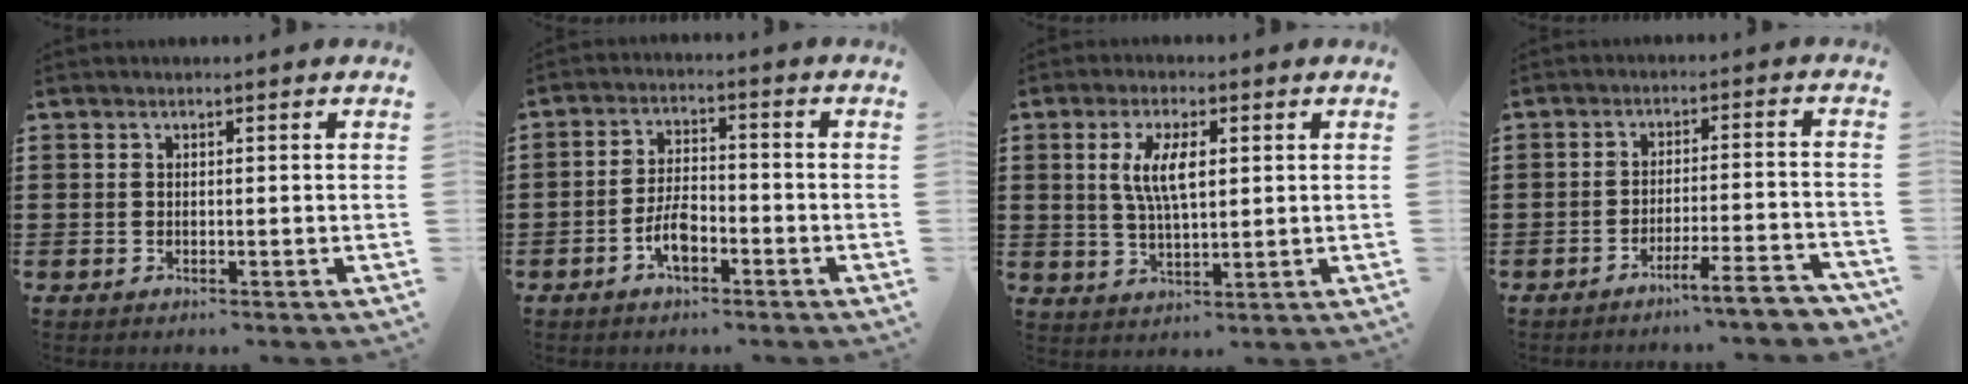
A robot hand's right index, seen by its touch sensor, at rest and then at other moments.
{"total": 5.0, "force": [-2.5, 2.3, 3.8], "torque": [-0.083, 0.002, -0.050]}
{"total": 6.2, "force": [1.4, 2.2, 5.6], "torque": [-0.115, 0.007, 0.023]}
{"total": 5.7, "force": [-4.8, -0.1, 3.1], "torque": [-0.048, -0.012, -0.088]}